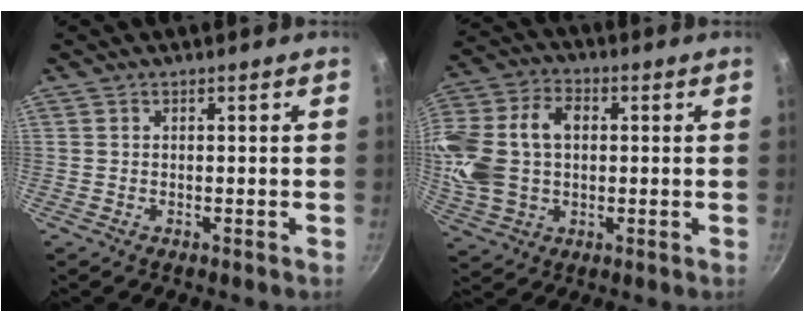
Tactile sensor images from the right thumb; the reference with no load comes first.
{"total": 18.7, "force": [1.8, 13.4, 13.0], "torque": [-0.264, 0.028, 0.032]}